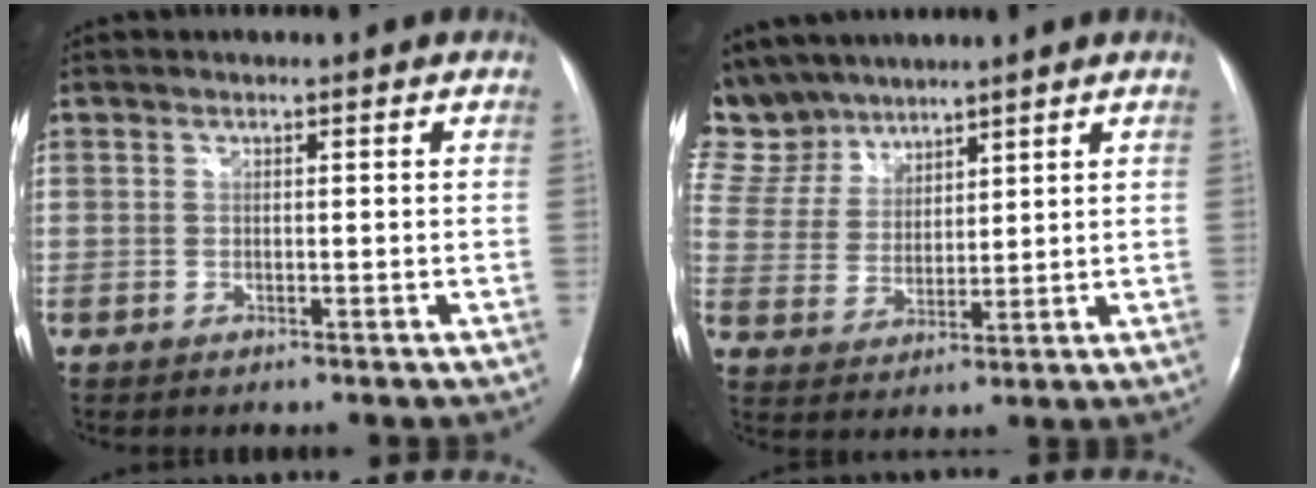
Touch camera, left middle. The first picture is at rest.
{"total": 11.0, "force": [9.6, 5.0, 1.2], "torque": [-0.047, 0.021, 0.207]}